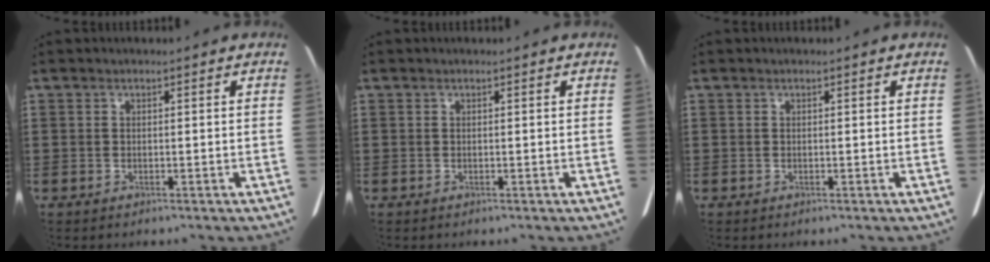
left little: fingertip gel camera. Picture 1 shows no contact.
{"total": 0.0}
{"total": 0.0}